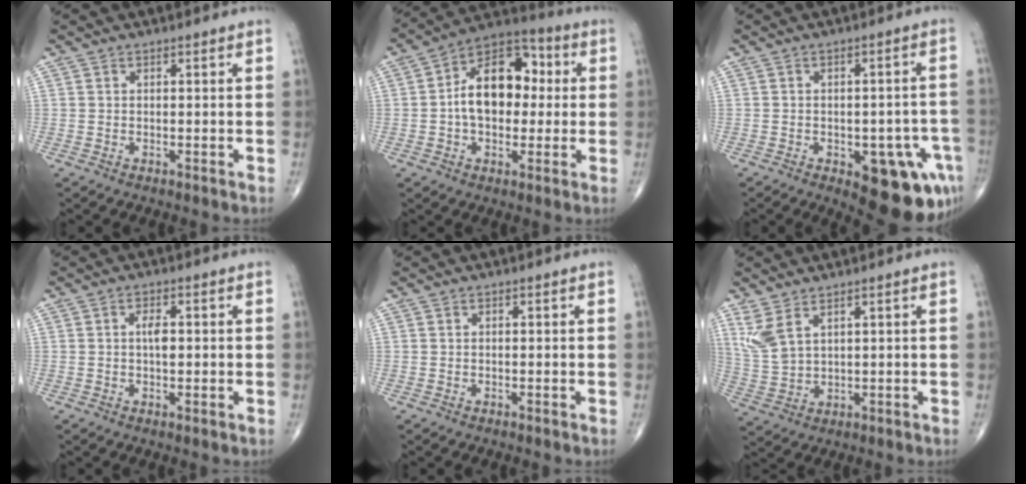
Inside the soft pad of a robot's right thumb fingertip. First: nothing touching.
{"total": 15.2, "force": [0.9, 9.8, 11.6], "torque": [-0.153, 0.035, 0.002]}
{"total": 15.0, "force": [-6.3, 6.9, 11.8], "torque": [-0.089, 0.029, -0.064]}
{"total": 3.1, "force": [0.2, 1.4, 2.8], "torque": [-0.046, 0.000, 0.000]}
{"total": 0.0}
{"total": 6.0, "force": [3.6, 2.6, 4.1], "torque": [-0.092, -0.014, 0.087]}